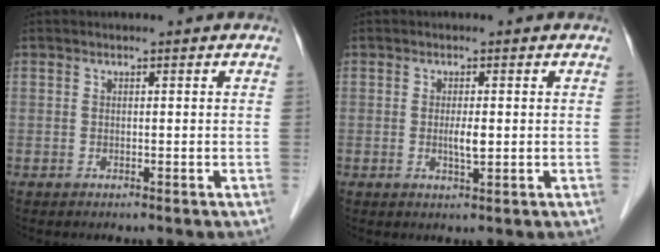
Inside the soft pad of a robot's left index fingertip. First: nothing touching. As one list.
[{"total": 2.1, "force": [0.0, 0.4, 2.1], "torque": [-0.042, -0.002, 0.001]}]